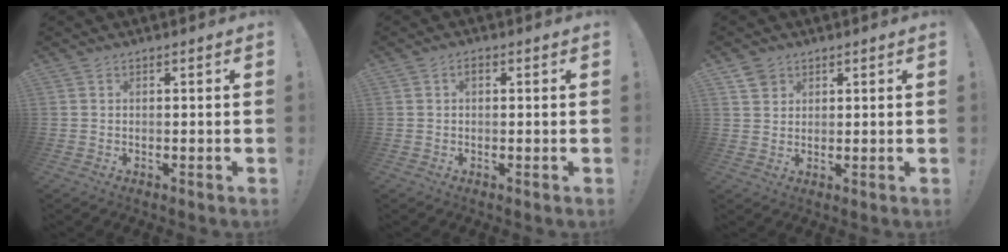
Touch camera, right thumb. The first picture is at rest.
{"total": 1.3, "force": [0.0, 0.8, 1.0], "torque": [-0.018, 0.005, -0.002]}
{"total": 3.5, "force": [2.2, 2.5, 0.7], "torque": [-0.005, -0.009, 0.040]}